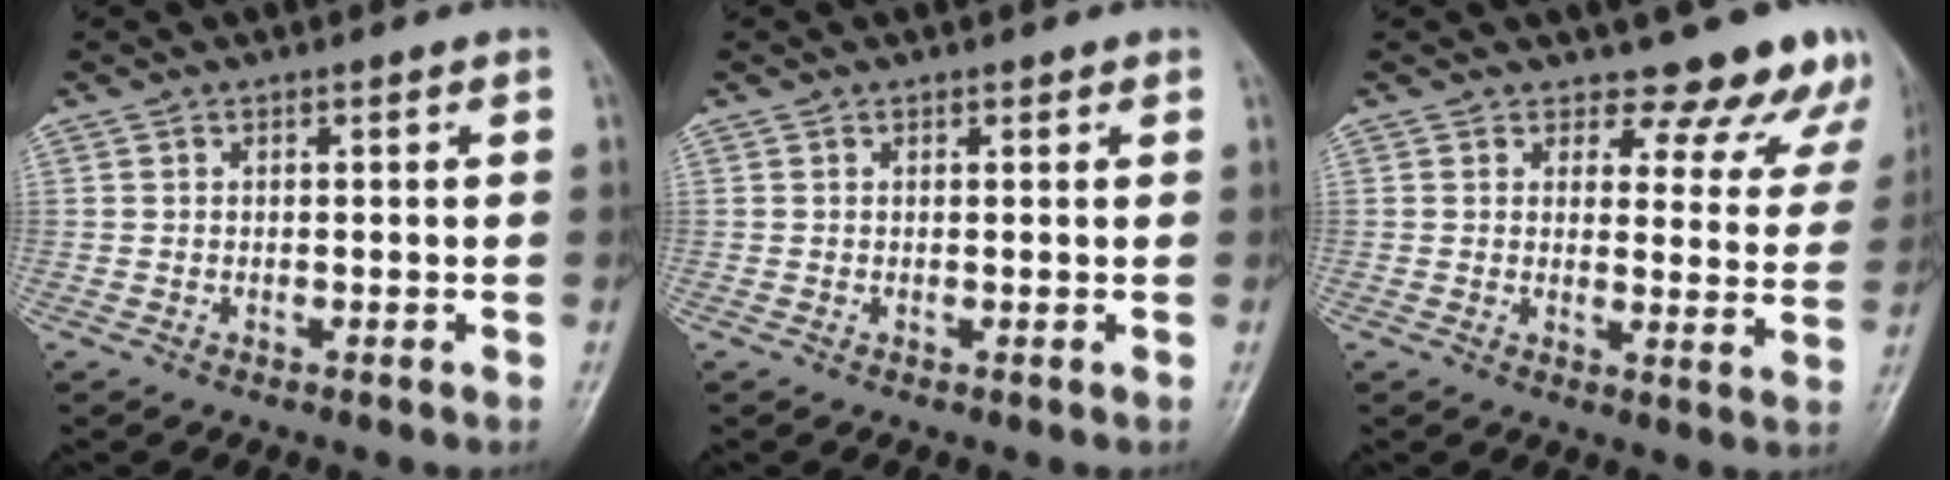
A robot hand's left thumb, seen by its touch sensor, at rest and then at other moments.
{"total": 0.6, "force": [0.5, 0.4, 0.1], "torque": [0.002, -0.003, 0.004]}
{"total": 12.0, "force": [10.7, 5.0, 2.3], "torque": [0.029, -0.071, 0.100]}